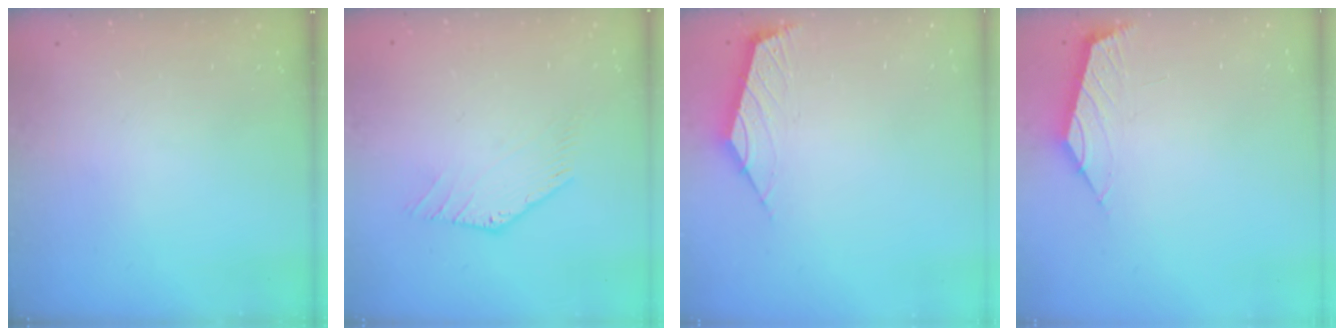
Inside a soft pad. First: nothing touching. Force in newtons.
{"total": 0.0}
{"total": 2.5, "press": 2.4, "slide": 0.7}
{"total": 2.1, "press": 2.1, "slide": 0.5}